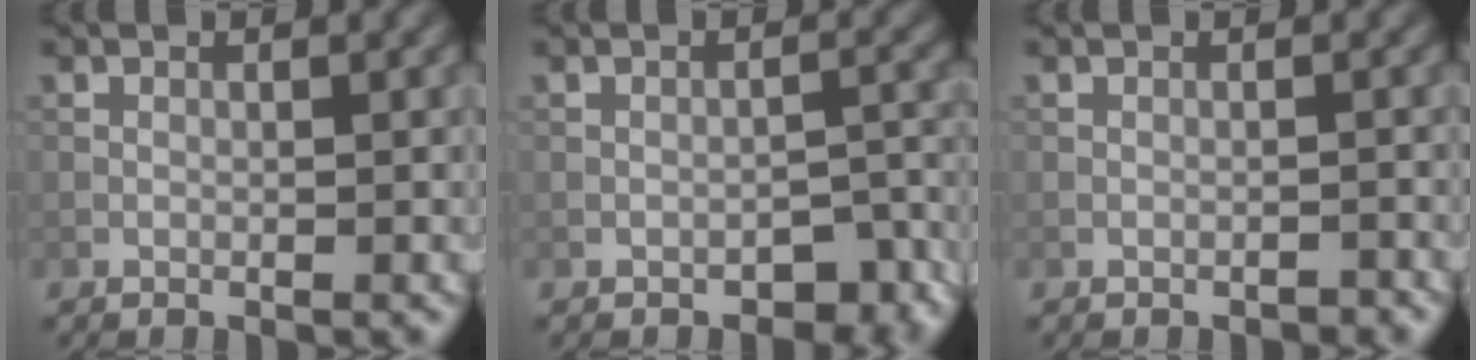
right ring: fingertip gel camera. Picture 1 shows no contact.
{"total": 3.3, "force": [-2.3, 1.6, 1.8], "torque": [-0.017, 0.001, -0.026]}
{"total": 0.7, "force": [-0.6, 0.1, 0.2], "torque": [-0.002, 0.002, -0.011]}